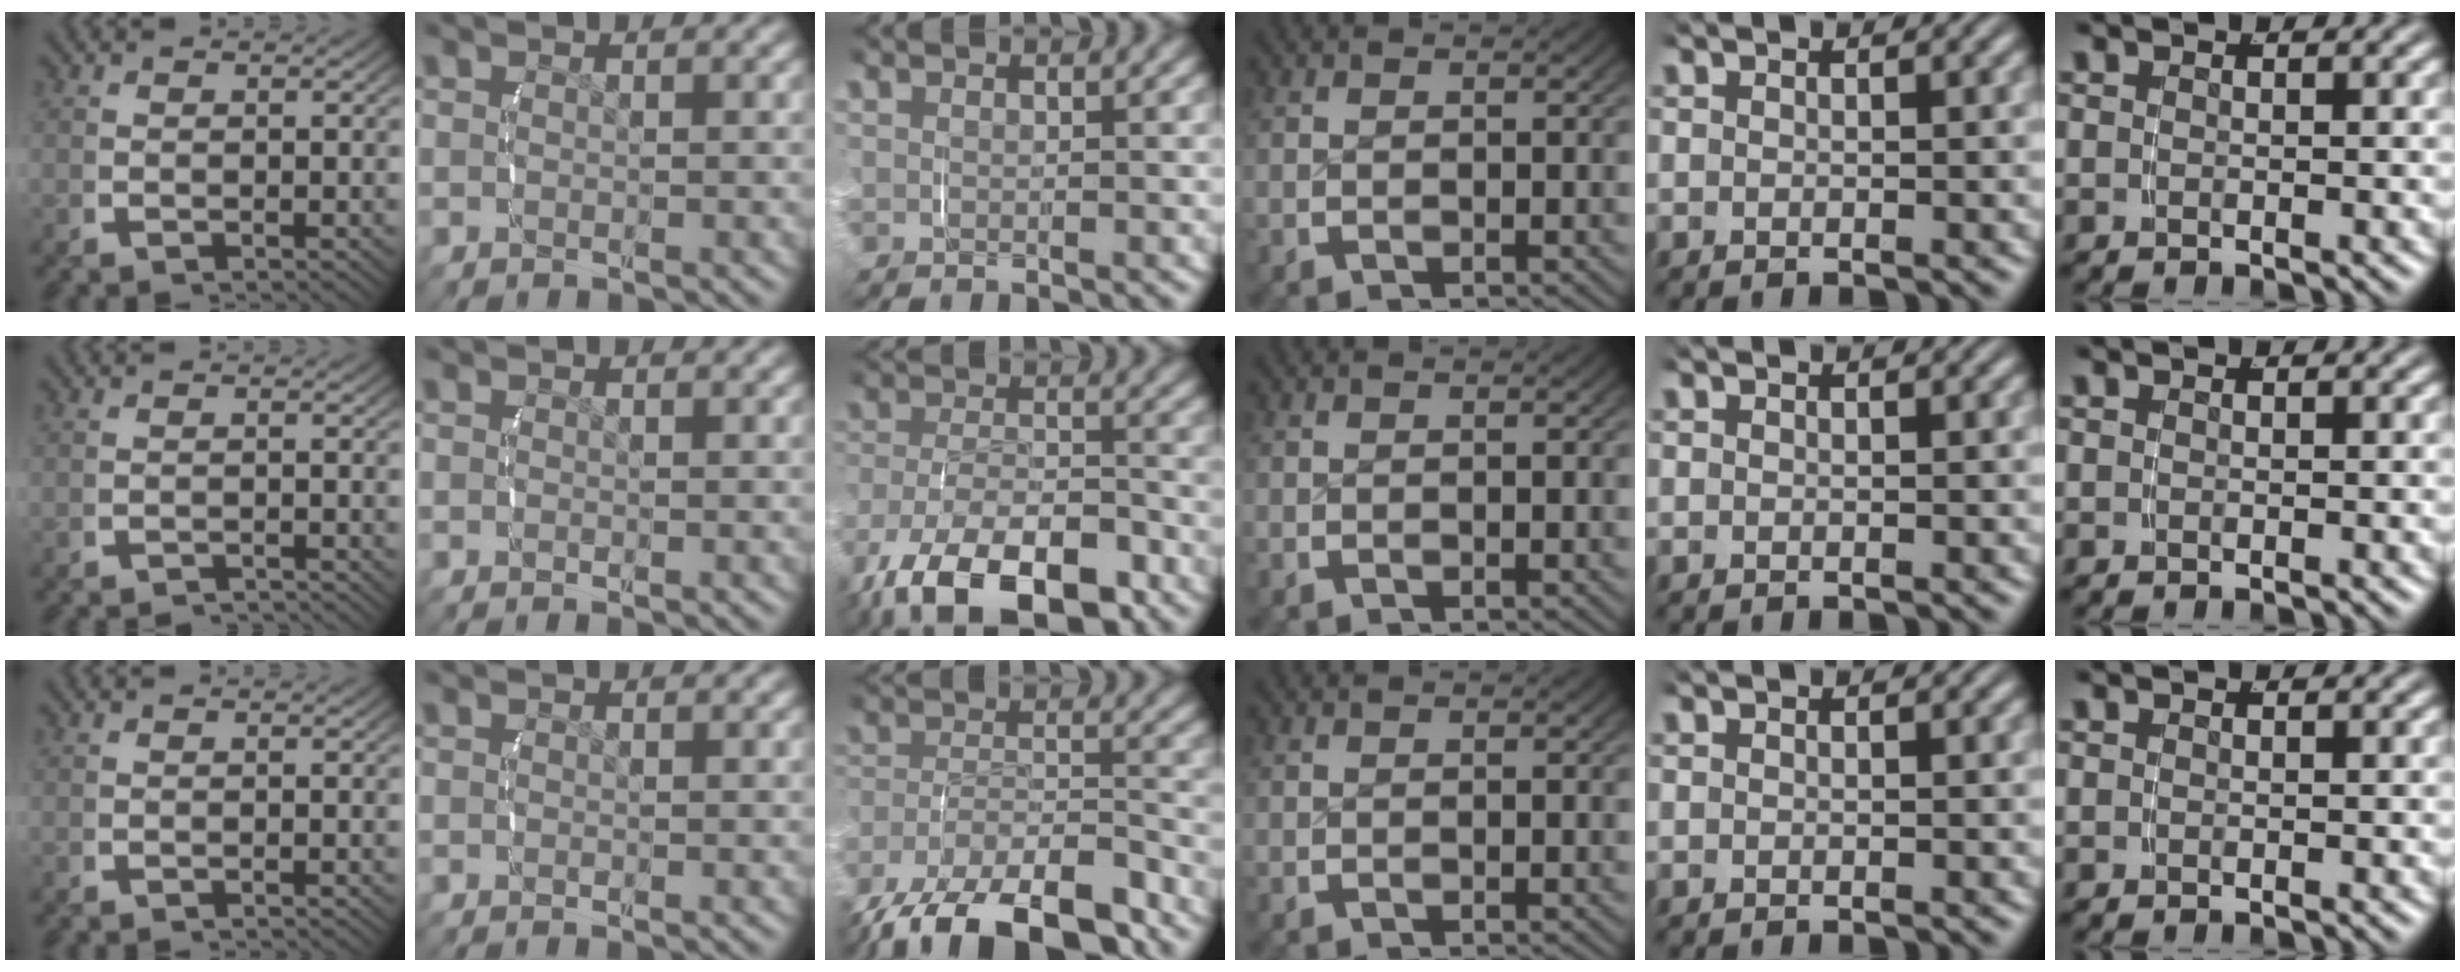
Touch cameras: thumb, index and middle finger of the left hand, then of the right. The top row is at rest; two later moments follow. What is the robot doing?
{"motion": "grasp_and_lifting", "object": "velcro strap"}